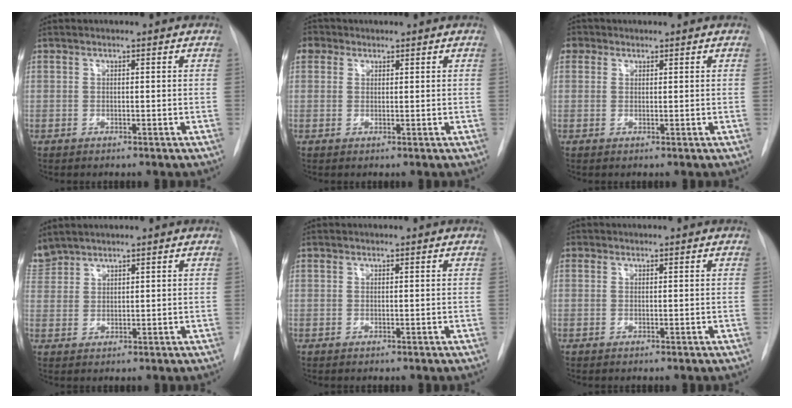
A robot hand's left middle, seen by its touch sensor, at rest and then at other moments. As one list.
[{"total": 2.7, "force": [1.3, 2.3, 0.6], "torque": [-0.008, 0.013, 0.021]}, {"total": 2.0, "force": [0.9, 1.8, 0.3], "torque": [0.002, 0.008, 0.011]}, {"total": 3.5, "force": [3.5, 0.7, 0.1], "torque": [-0.013, 0.016, 0.076]}, {"total": 1.3, "force": [-0.3, -0.5, -1.2], "torque": [0.027, -0.008, -0.005]}, {"total": 0.6, "force": [0.3, 0.5, 0.1], "torque": [0.002, 0.002, 0.001]}]